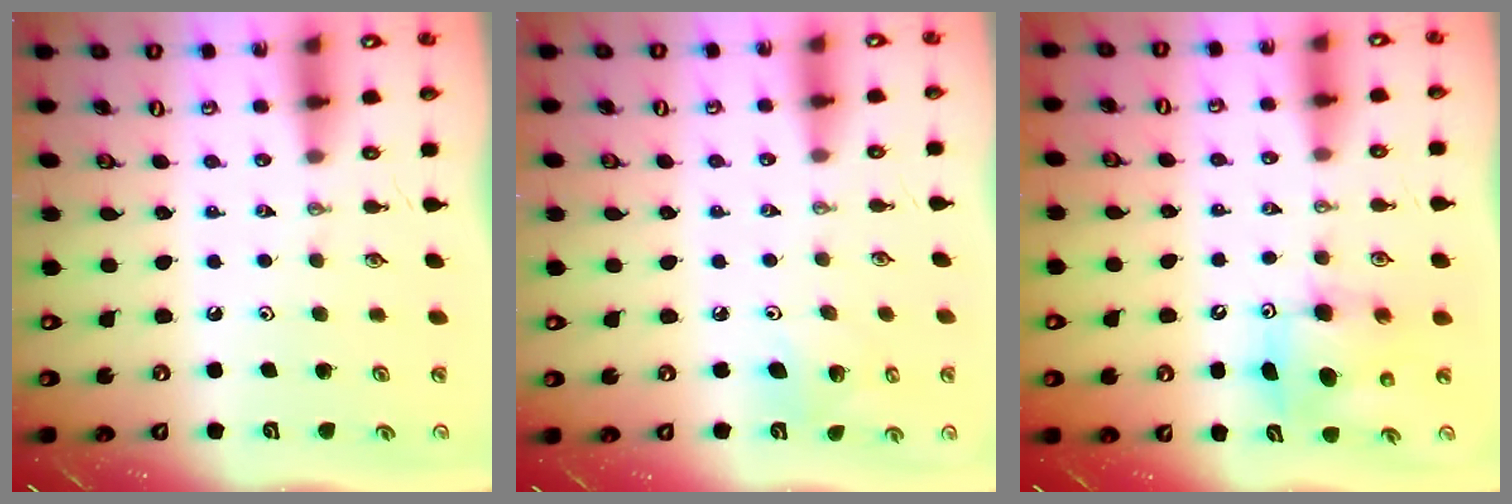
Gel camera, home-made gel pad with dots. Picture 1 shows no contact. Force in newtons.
{"total": 7.0, "press": 6.8, "slide": 1.7}
{"total": 7.9, "press": 7.6, "slide": 2.3}